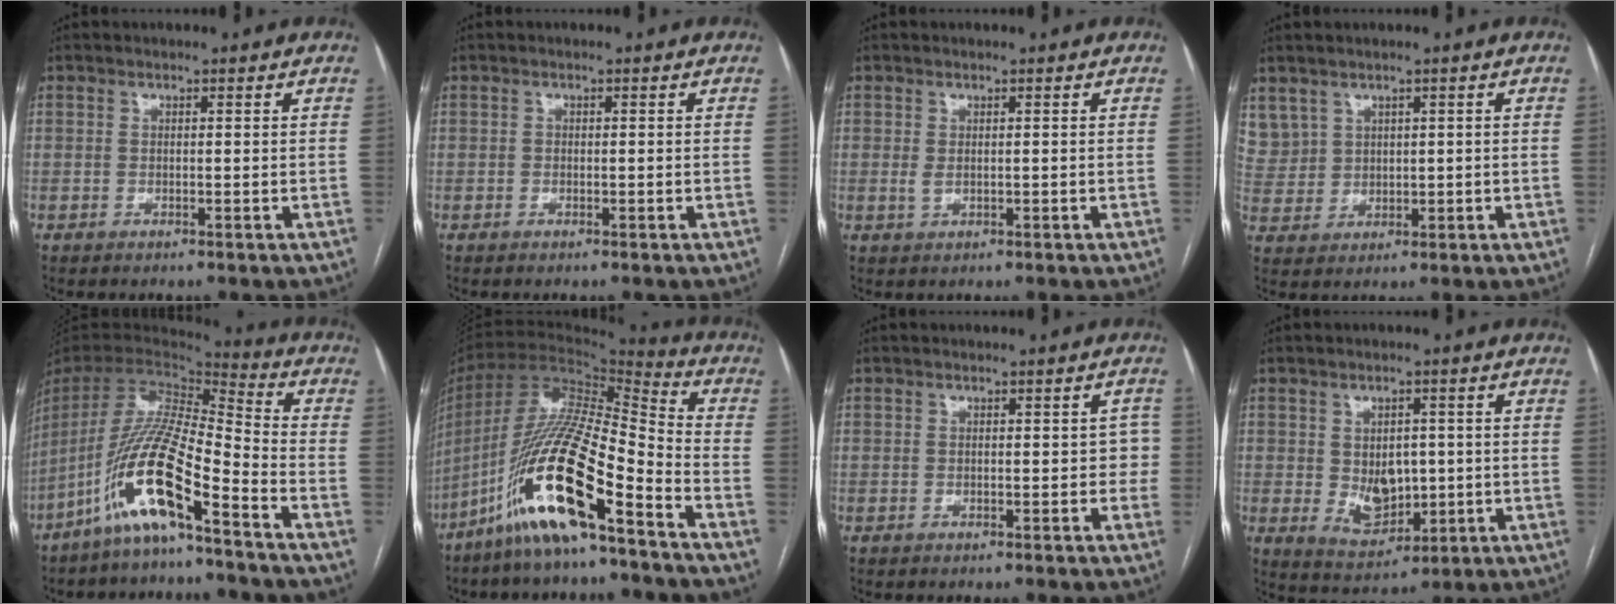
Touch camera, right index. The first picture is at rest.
{"total": 0.0}
{"total": 1.0, "force": [0.2, 0.5, 0.8], "torque": [-0.014, -0.001, 0.008]}
{"total": 7.3, "force": [3.9, 6.0, 1.1], "torque": [-0.043, 0.022, 0.098]}
{"total": 15.5, "force": [-9.4, 1.4, 12.3], "torque": [-0.255, -0.015, -0.182]}
{"total": 19.4, "force": [-11.3, 2.6, 15.6], "torque": [-0.331, -0.022, -0.213]}
{"total": 2.2, "force": [-0.1, 1.5, 1.7], "torque": [-0.002, 0.021, -0.002]}
{"total": 7.1, "force": [-0.1, 4.9, 5.2], "torque": [-0.089, 0.000, 0.016]}